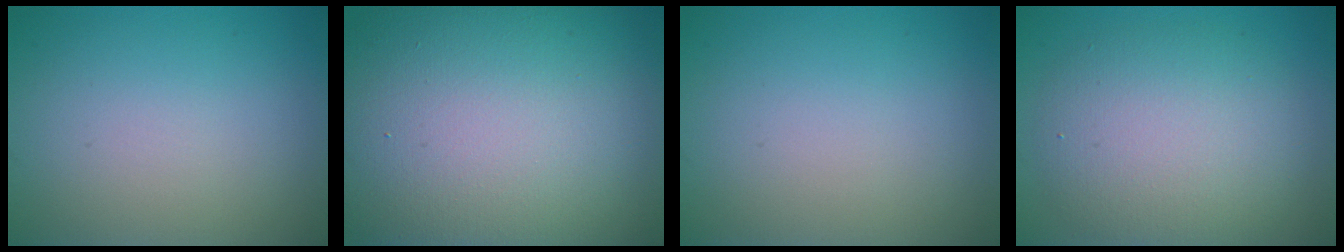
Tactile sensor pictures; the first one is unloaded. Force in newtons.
{"total": 20.8, "press": 20.8, "slide": 1.5}
{"total": 0.0}
{"total": 6.7, "press": 6.7, "slide": 0.6}